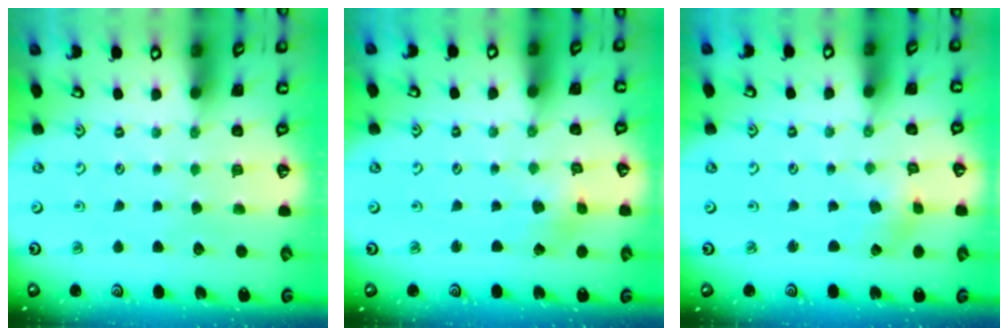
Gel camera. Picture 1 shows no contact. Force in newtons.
{"total": 2.9, "press": 2.8, "slide": 0.2}
{"total": 0.5, "press": 0.5, "slide": 0.2}